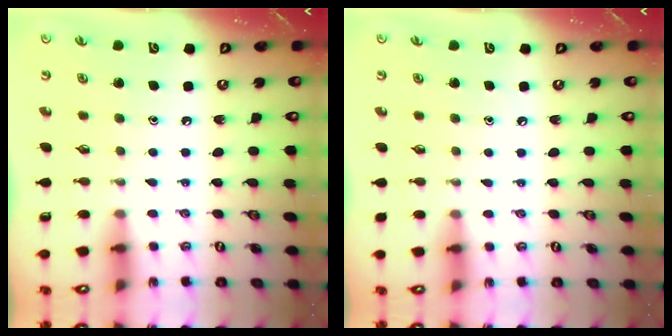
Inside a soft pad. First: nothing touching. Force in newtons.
{"total": 0.9, "press": 0.9, "slide": 0.2}